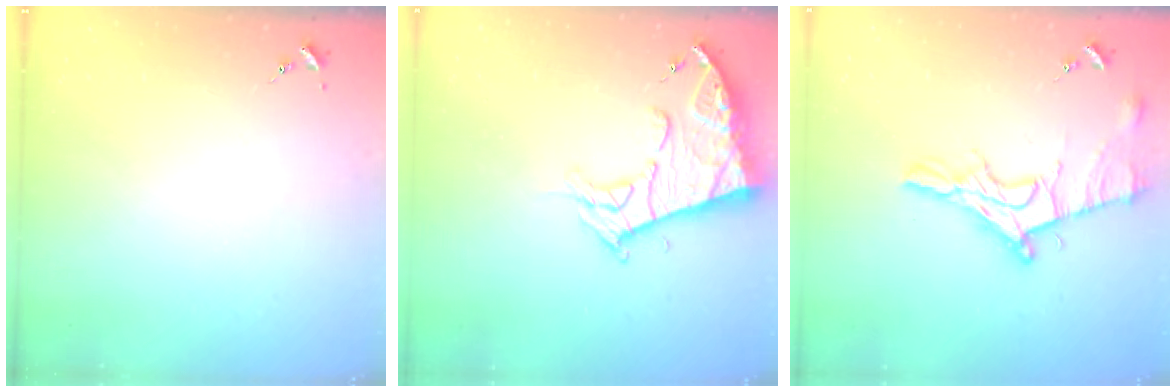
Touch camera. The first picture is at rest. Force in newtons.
{"total": 14.1, "press": 14.0, "slide": 1.5}
{"total": 14.1, "press": 14.1, "slide": 1.3}